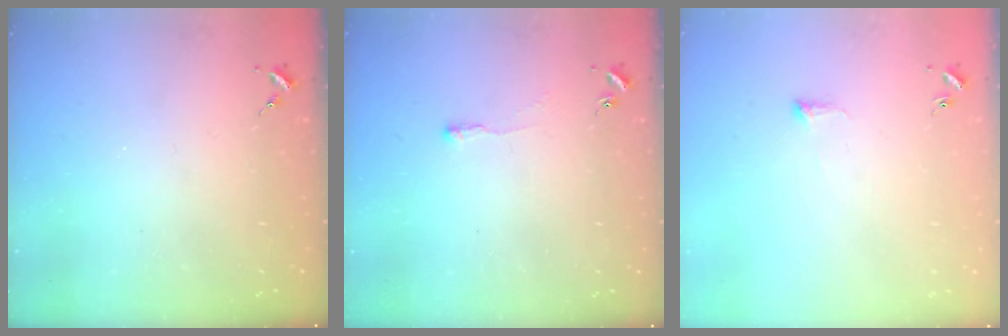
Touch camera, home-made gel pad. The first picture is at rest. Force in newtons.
{"total": 2.5, "press": 2.5, "slide": 0.5}
{"total": 2.5, "press": 2.4, "slide": 0.5}